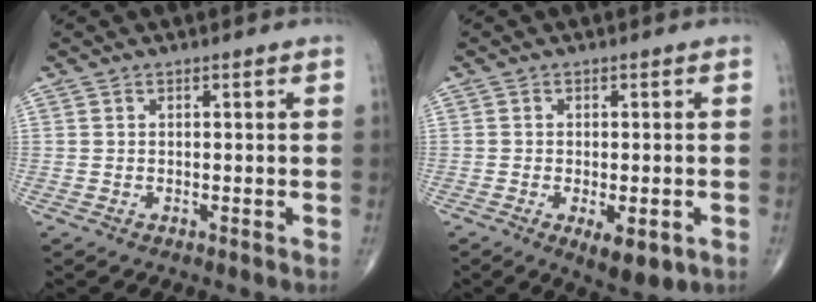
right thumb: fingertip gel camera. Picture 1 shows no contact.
{"total": 6.5, "force": [-2.3, 2.7, 5.4], "torque": [-0.076, -0.005, -0.026]}